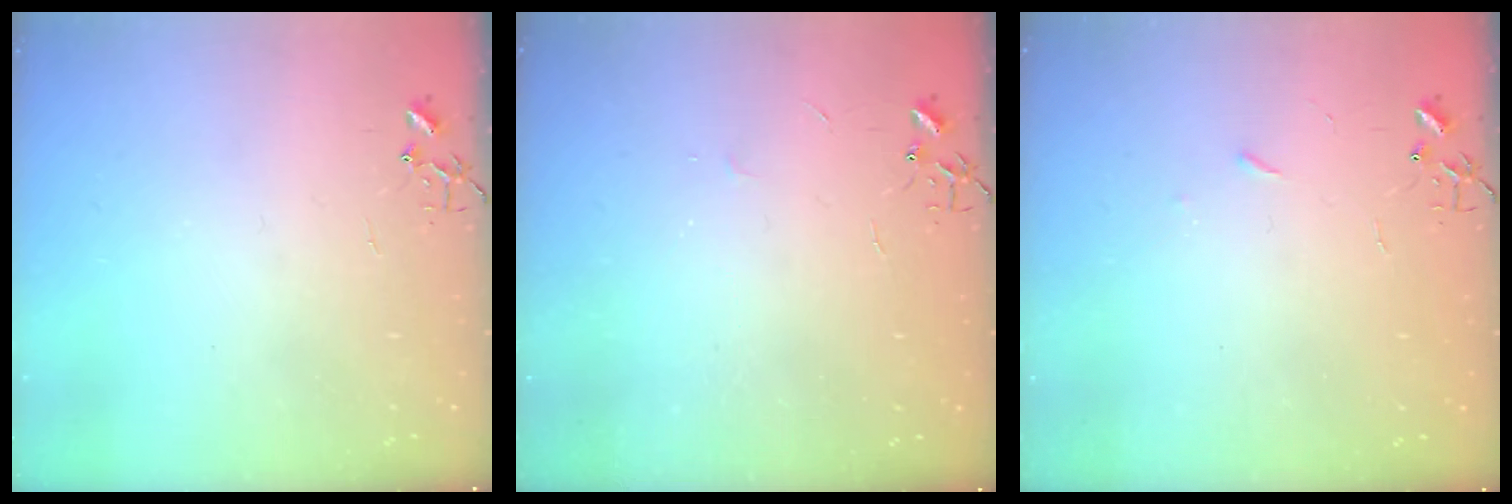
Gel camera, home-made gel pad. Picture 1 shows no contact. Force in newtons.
{"total": 2.1, "press": 2.1, "slide": 0.4}
{"total": 2.6, "press": 2.5, "slide": 0.4}